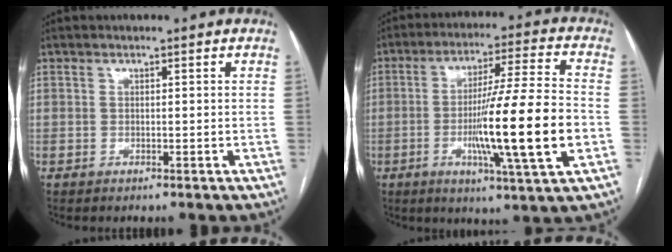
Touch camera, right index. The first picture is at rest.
{"total": 16.8, "force": [-3.6, -0.5, 16.4], "torque": [-0.280, -0.014, -0.064]}